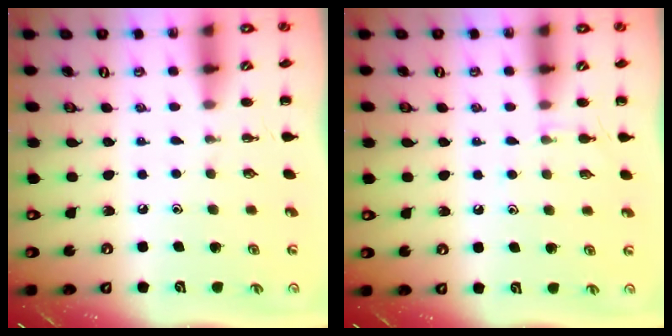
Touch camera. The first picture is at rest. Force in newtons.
{"total": 4.0, "press": 3.8, "slide": 1.3}